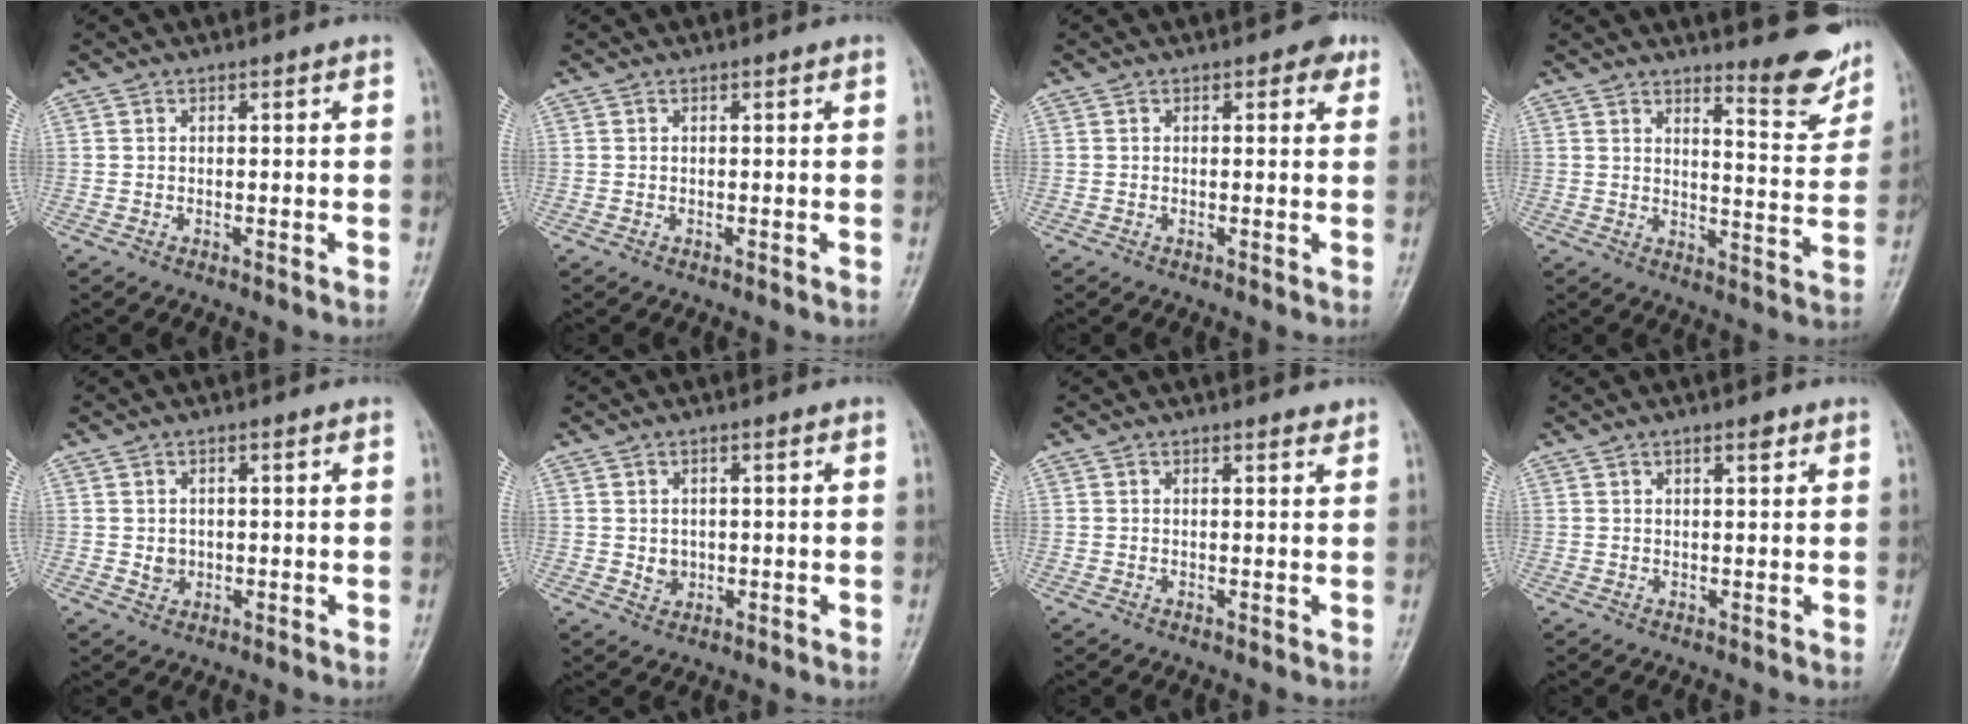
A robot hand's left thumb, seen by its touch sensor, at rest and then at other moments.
{"total": 0.0}
{"total": 2.1, "force": [1.0, 1.3, 1.3], "torque": [0.001, 0.000, 0.006]}
{"total": 9.3, "force": [7.6, 1.9, 4.9], "torque": [-0.045, -0.071, 0.104]}
{"total": 2.0, "force": [0.0, 1.8, 0.9], "torque": [-0.006, 0.001, 0.005]}
{"total": 2.3, "force": [0.0, 2.0, 1.1], "torque": [-0.009, 0.000, 0.007]}
{"total": 1.2, "force": [1.0, 0.3, 0.5], "torque": [-0.004, -0.007, 0.013]}
{"total": 2.1, "force": [1.3, 0.7, 1.5], "torque": [-0.018, -0.004, 0.018]}